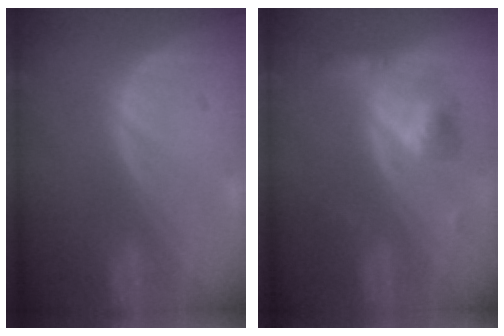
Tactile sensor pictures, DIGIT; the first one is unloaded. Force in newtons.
{"total": 5.3, "press": 5.0, "slide": 1.6}